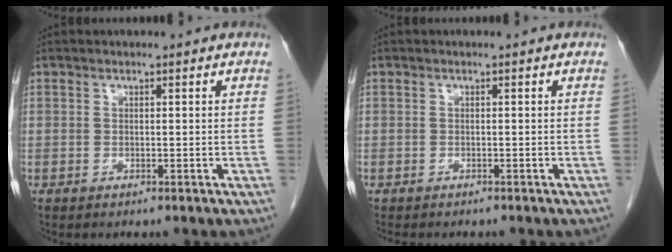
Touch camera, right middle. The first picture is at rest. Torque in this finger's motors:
{"motor_torque": [0.03, -0.02, 0.00, 0.00]}